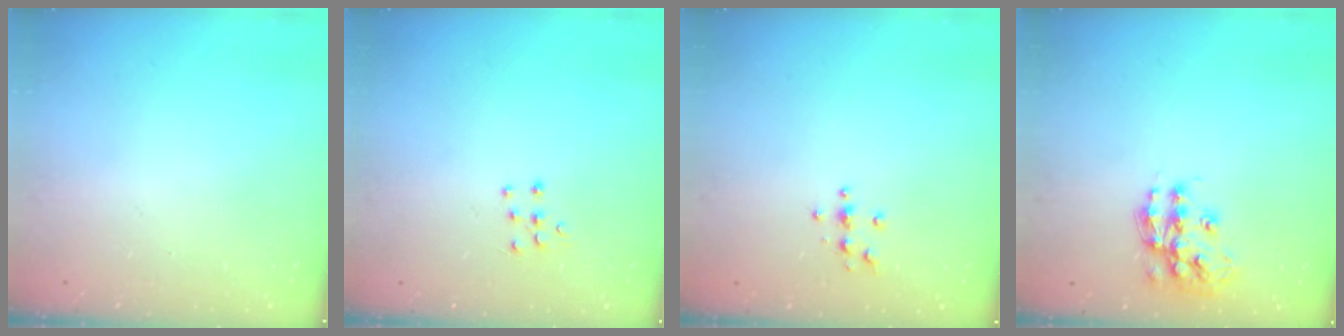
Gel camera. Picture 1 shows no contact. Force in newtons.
{"total": 5.3, "press": 5.2, "slide": 0.4}
{"total": 3.9, "press": 3.8, "slide": 0.4}
{"total": 13.3, "press": 13.3, "slide": 0.7}